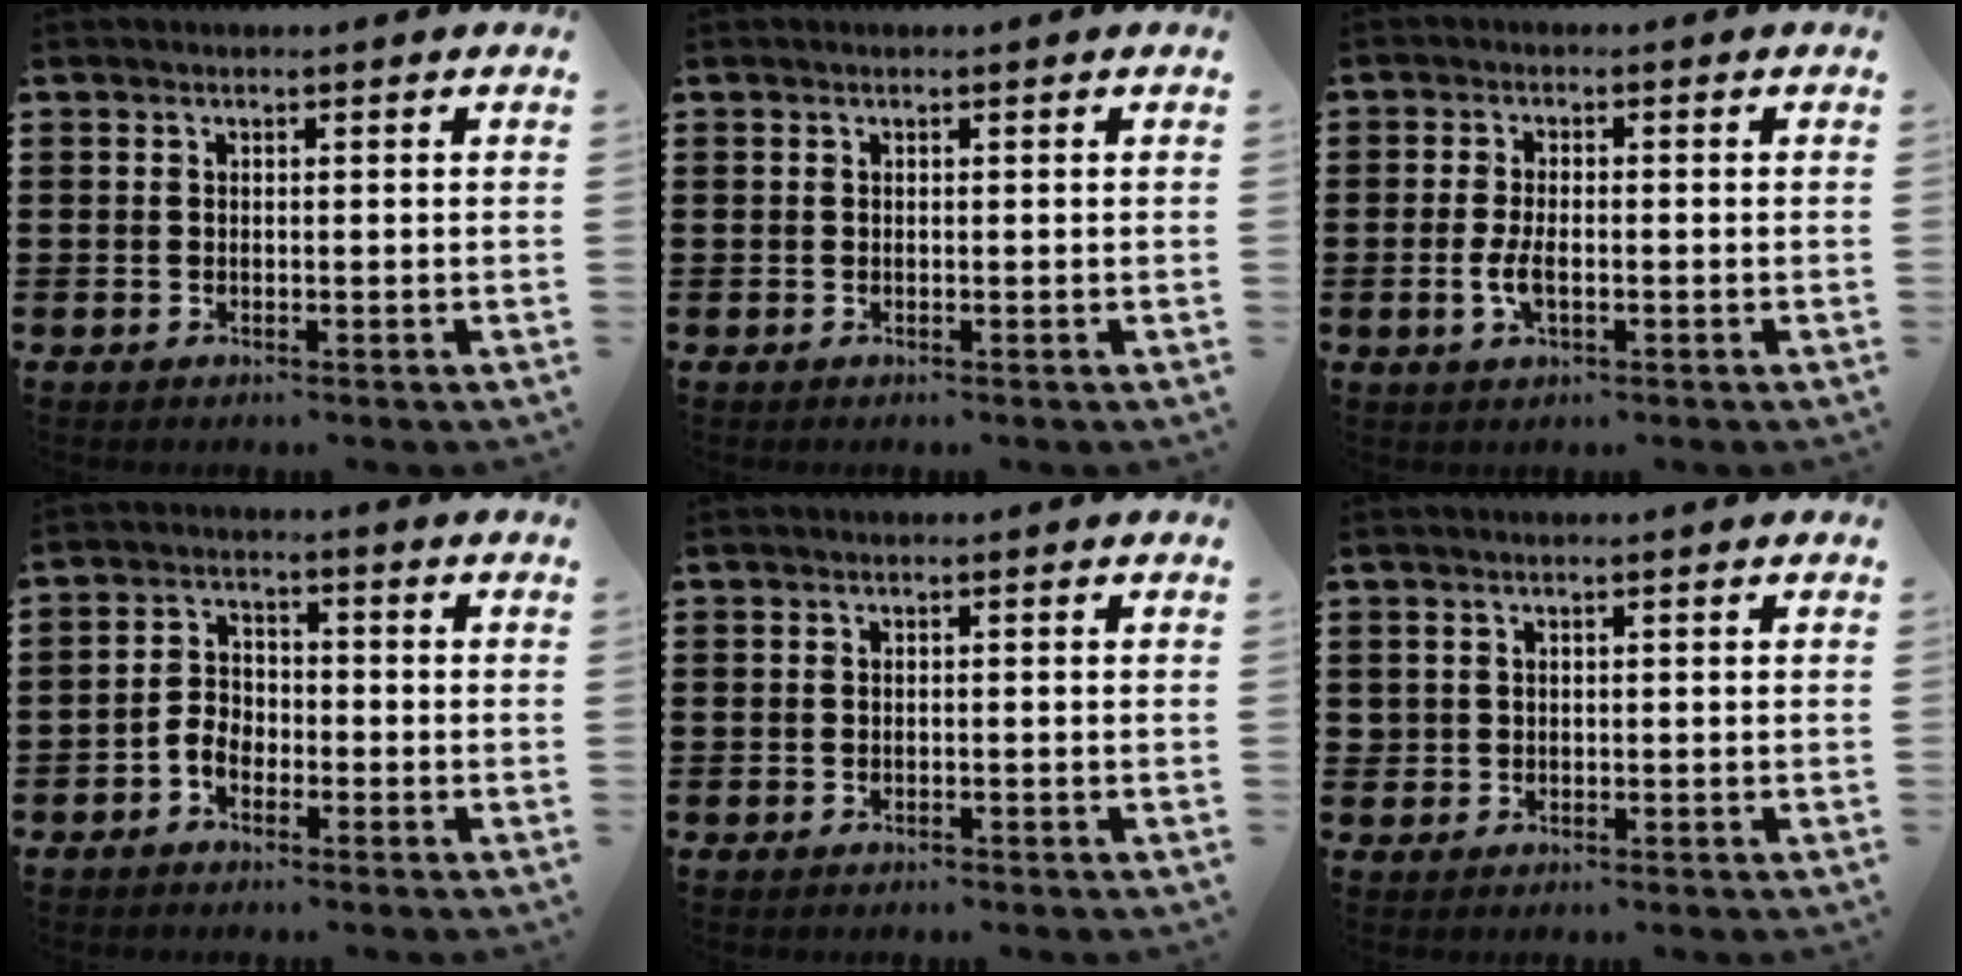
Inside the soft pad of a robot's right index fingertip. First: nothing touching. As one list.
[{"total": 0.0}, {"total": 3.6, "force": [-0.8, 1.6, 3.1], "torque": [-0.070, -0.002, -0.018]}, {"total": 3.3, "force": [-1.9, 2.3, 1.4], "torque": [-0.040, 0.004, -0.041]}, {"total": 0.0}, {"total": 0.9, "force": [0.2, 0.8, 0.1], "torque": [-0.004, 0.005, 0.003]}]